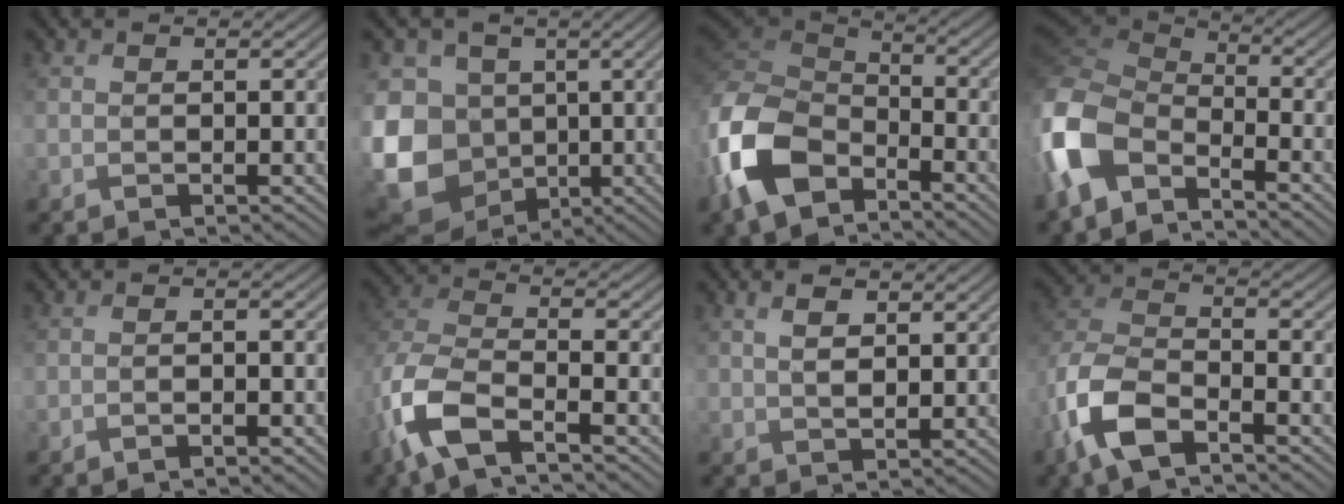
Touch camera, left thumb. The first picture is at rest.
{"total": 18.2, "force": [-2.6, 15.4, 9.4], "torque": [-0.271, -0.022, -0.065]}
{"total": 12.3, "force": [-6.5, 7.3, 7.5], "torque": [-0.200, -0.023, -0.143]}
{"total": 12.0, "force": [-6.8, 6.1, 7.7], "torque": [-0.202, -0.017, -0.150]}
{"total": 2.0, "force": [-1.1, 0.4, 1.6], "torque": [-0.028, 0.002, -0.020]}
{"total": 9.4, "force": [-4.8, 3.7, 7.2], "torque": [-0.167, -0.007, -0.112]}
{"total": 3.1, "force": [1.4, 1.6, 2.3], "torque": [-0.048, 0.000, 0.028]}
{"total": 10.2, "force": [-5.6, 4.6, 7.2], "torque": [-0.169, -0.009, -0.130]}